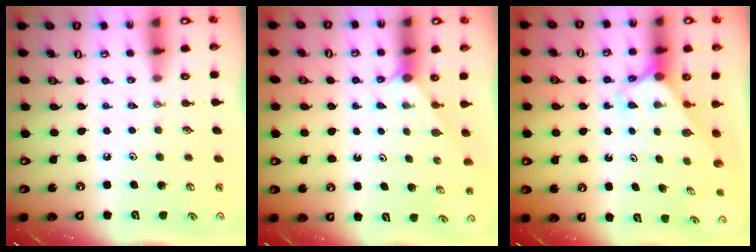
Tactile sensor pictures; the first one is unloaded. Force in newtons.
{"total": 0.9, "press": 0.9, "slide": 0.2}
{"total": 2.4, "press": 2.4, "slide": 0.2}